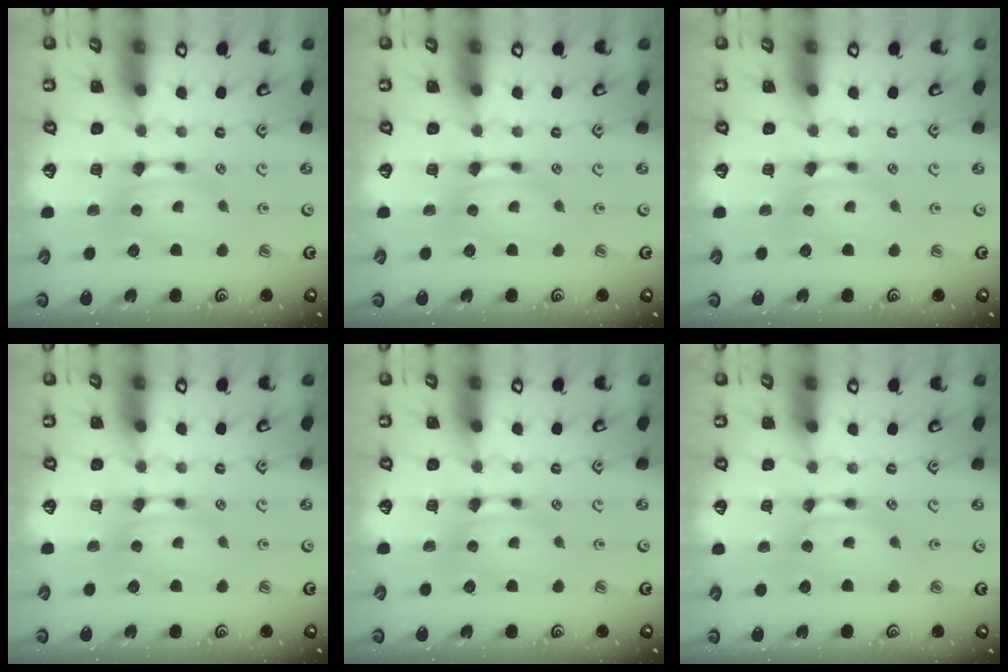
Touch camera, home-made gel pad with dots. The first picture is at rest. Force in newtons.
{"total": 0.0}
{"total": 0.0}
{"total": 0.0}
{"total": 0.0}
{"total": 1.5, "press": 1.5, "slide": 0.2}